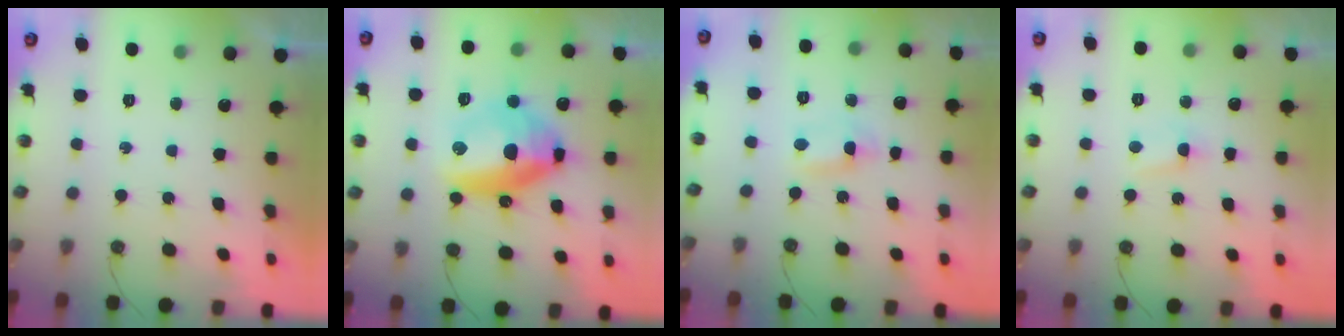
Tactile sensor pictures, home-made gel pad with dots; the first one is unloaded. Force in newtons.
{"total": 14.6, "press": 14.5, "slide": 2.1}
{"total": 1.2, "press": 1.0, "slide": 0.6}
{"total": 2.8, "press": 2.8, "slide": 0.4}